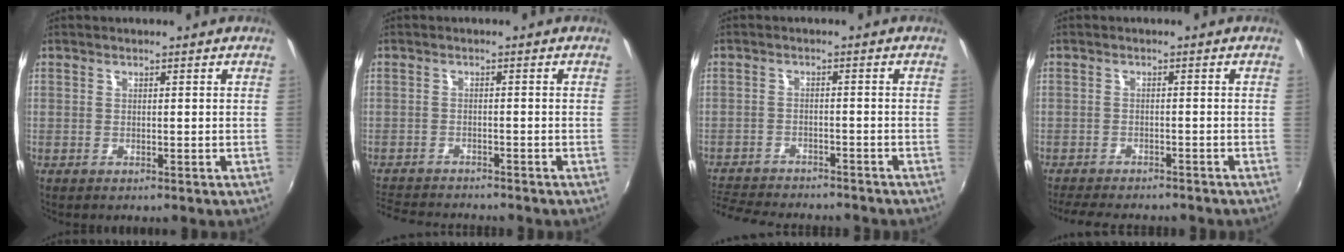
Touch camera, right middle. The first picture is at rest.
{"total": 8.1, "force": [-7.6, 1.5, 2.3], "torque": [-0.069, -0.011, -0.127]}
{"total": 12.1, "force": [-10.9, 3.0, 4.3], "torque": [-0.111, -0.012, -0.170]}
{"total": 8.9, "force": [-7.9, 2.0, 3.5], "torque": [-0.087, -0.013, -0.119]}